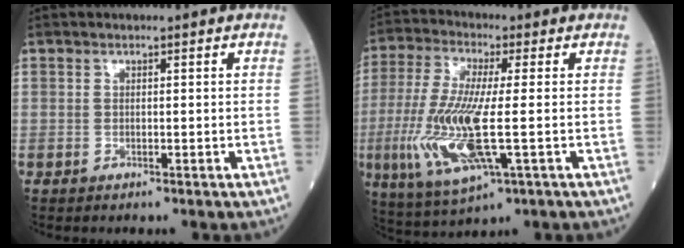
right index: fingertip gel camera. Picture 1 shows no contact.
{"total": 14.4, "force": [-2.7, 2.6, 13.9], "torque": [-0.310, -0.021, -0.048]}